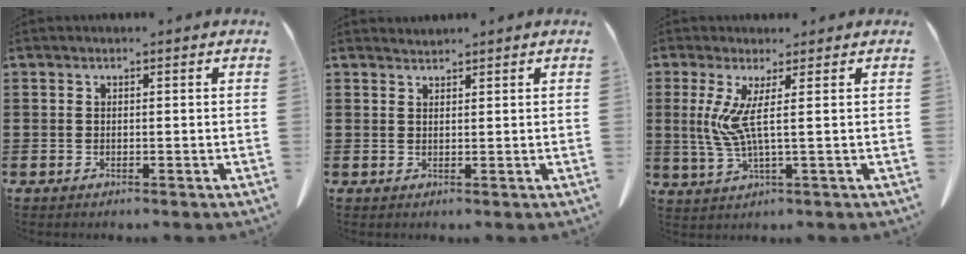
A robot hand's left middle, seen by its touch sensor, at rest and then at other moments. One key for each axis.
{"total": 1.0, "fx": 1.0, "fy": 0.1, "fz": 0.0, "tx": -0.003, "ty": -0.001, "tz": 0.020}
{"total": 6.3, "fx": 1.4, "fy": -0.3, "fz": 6.1, "tx": -0.152, "ty": -0.027, "tz": 0.016}